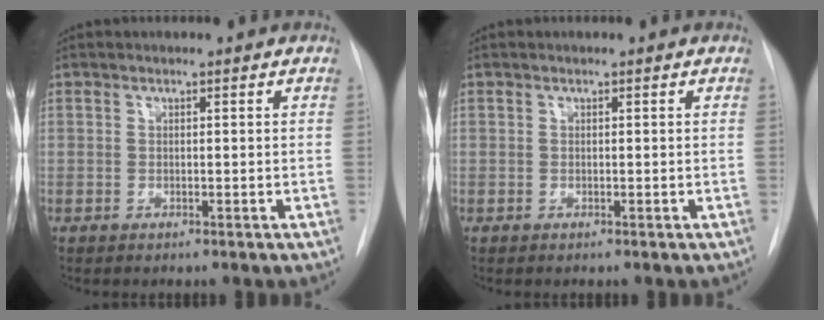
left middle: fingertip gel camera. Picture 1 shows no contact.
{"total": 0.0}